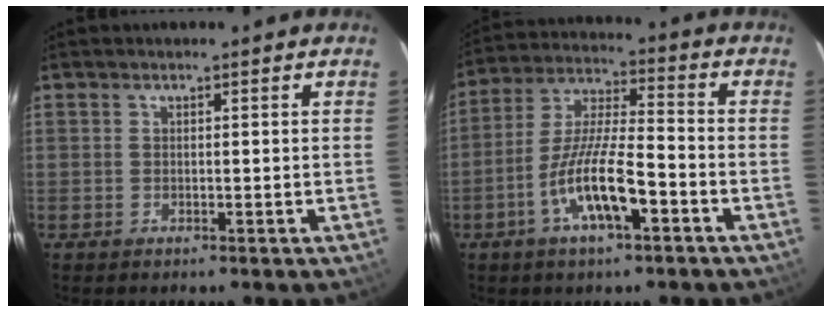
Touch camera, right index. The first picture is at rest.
{"total": 12.1, "force": [-5.7, 2.6, 10.3], "torque": [-0.211, -0.006, -0.106]}